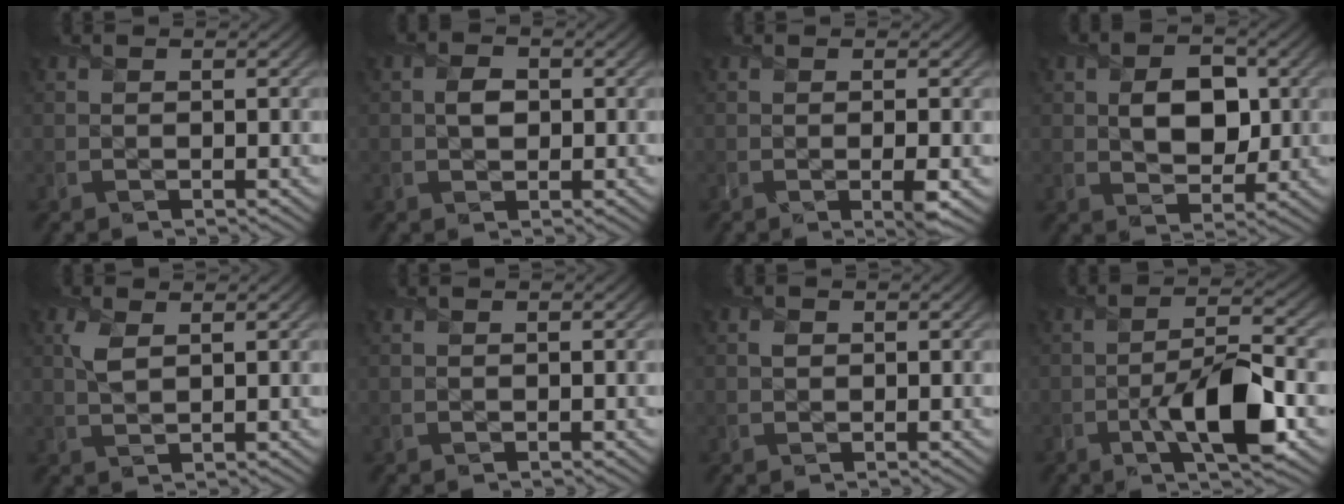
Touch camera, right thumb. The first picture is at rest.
{"total": 2.2, "force": [0.1, 1.6, 1.4], "torque": [-0.033, 0.000, -0.002]}
{"total": 1.8, "force": [-0.4, 0.3, 1.8], "torque": [-0.033, -0.004, -0.009]}
{"total": 6.2, "force": [0.7, 4.3, 4.4], "torque": [-0.077, -0.004, 0.004]}
{"total": 2.5, "force": [1.1, 1.1, 2.0], "torque": [-0.054, 0.005, 0.024]}
{"total": 0.0}
{"total": 0.7, "force": [0.1, 0.7, 0.3], "torque": [-0.008, -0.002, 0.001]}
{"total": 9.7, "force": [-3.4, 3.2, 8.5], "torque": [-0.143, 0.001, -0.065]}